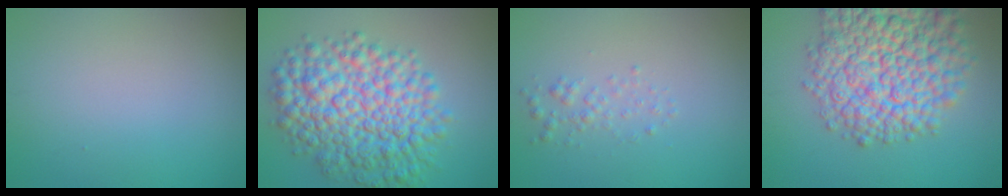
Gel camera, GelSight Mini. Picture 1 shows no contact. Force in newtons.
{"total": 10.2, "press": 10.2, "slide": 0.1}
{"total": 1.3, "press": 1.3, "slide": 0.0}
{"total": 12.8, "press": 12.8, "slide": 0.5}